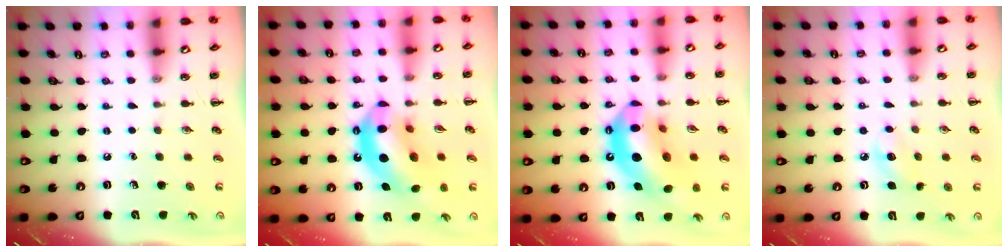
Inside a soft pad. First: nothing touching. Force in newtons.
{"total": 16.5, "press": 15.9, "slide": 4.6}
{"total": 18.5, "press": 17.8, "slide": 5.1}
{"total": 7.2, "press": 7.0, "slide": 1.9}